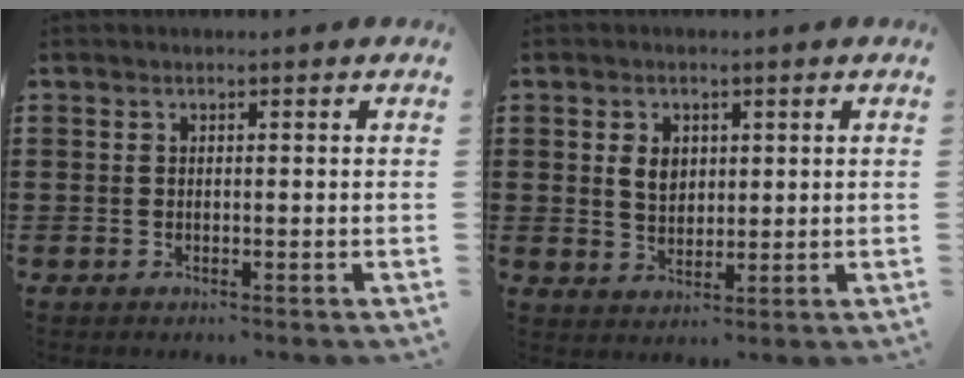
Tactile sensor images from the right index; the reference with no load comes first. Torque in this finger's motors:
{"motor_torque": [0.62, 0.61, 0.09, 0.05]}